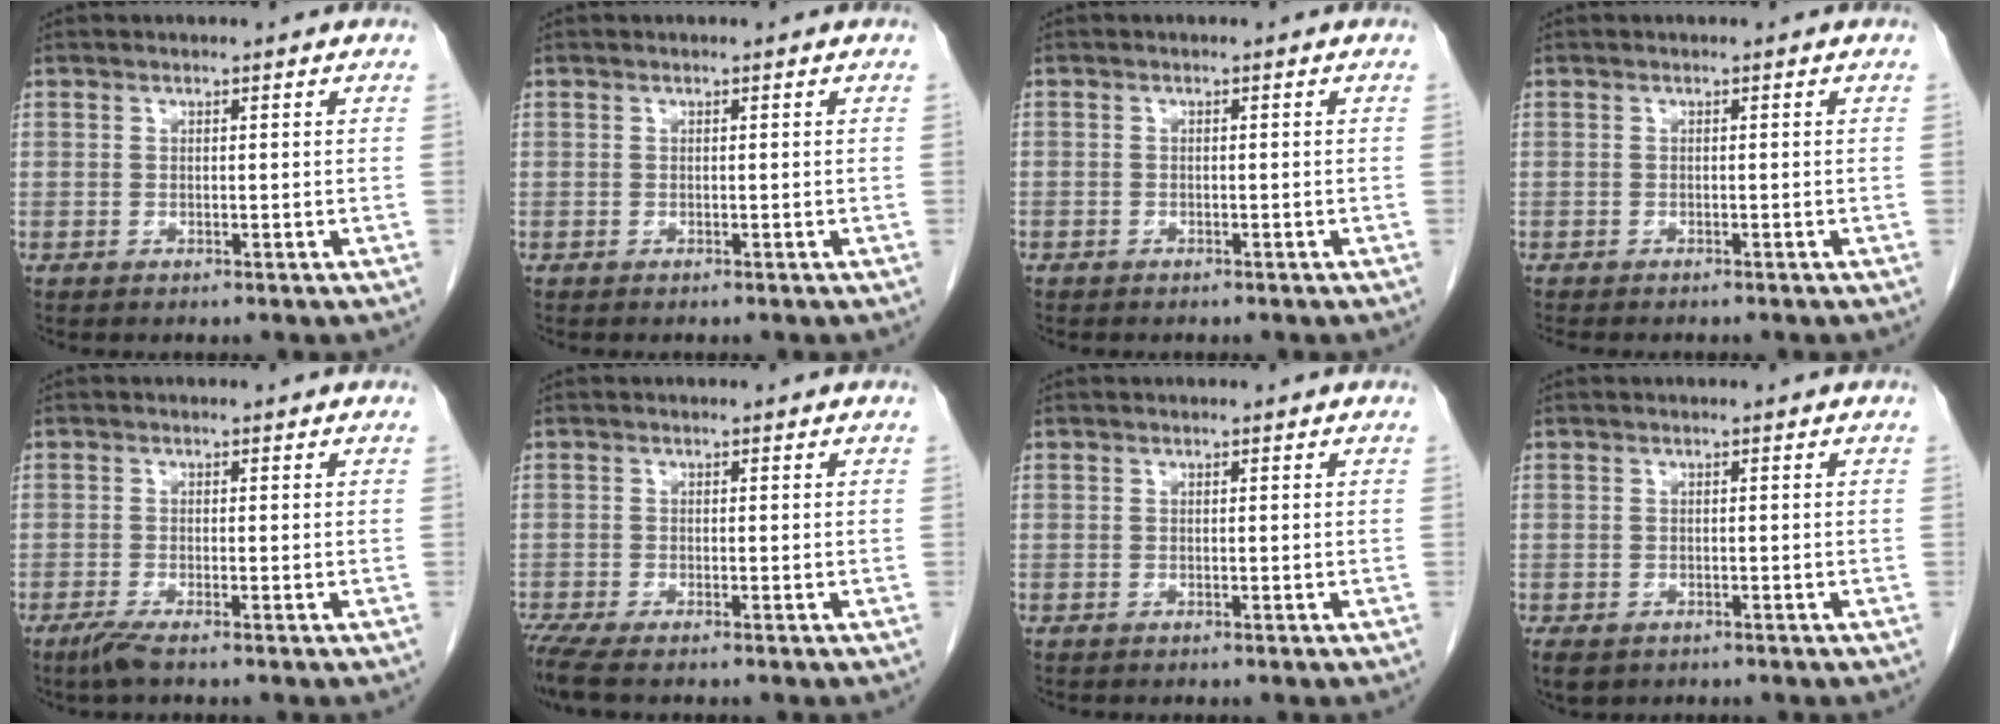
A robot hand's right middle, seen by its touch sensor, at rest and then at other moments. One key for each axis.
{"total": 0.0}
{"total": 0.8, "fx": -0.6, "fy": 0.5, "fz": 0.1, "tx": -0.004, "ty": 0.002, "tz": -0.008}
{"total": 4.3, "fx": -3.8, "fy": 1.0, "fz": 1.9, "tx": -0.021, "ty": -0.007, "tz": -0.048}
{"total": 2.2, "fx": -1.5, "fy": 0.0, "fz": 1.5, "tx": -0.038, "ty": -0.007, "tz": -0.034}
{"total": 3.5, "fx": -2.8, "fy": 0.2, "fz": 2.1, "tx": -0.040, "ty": -0.010, "tz": -0.054}
{"total": 0.0}
{"total": 4.5, "fx": -2.8, "fy": 3.0, "fz": 1.9, "tx": -0.035, "ty": -0.006, "tz": -0.039}